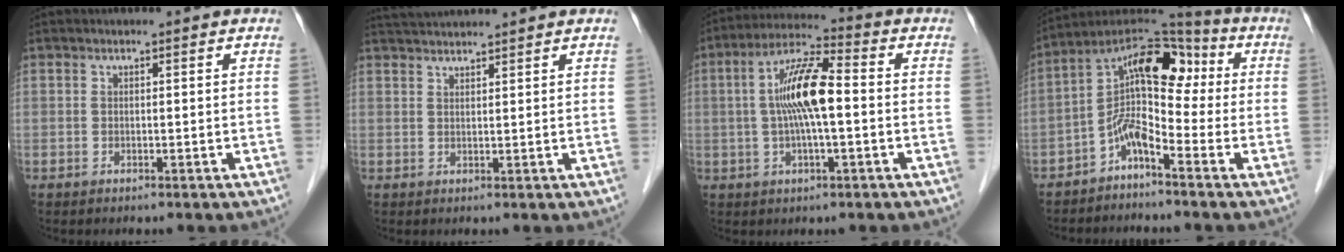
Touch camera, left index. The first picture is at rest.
{"total": 5.0, "force": [4.8, -0.5, 1.4], "torque": [-0.023, 0.033, 0.083]}
{"total": 9.9, "force": [0.0, 1.9, 9.8], "torque": [-0.195, 0.017, -0.007]}
{"total": 9.9, "force": [-1.4, 4.2, 8.8], "torque": [-0.158, 0.047, -0.035]}